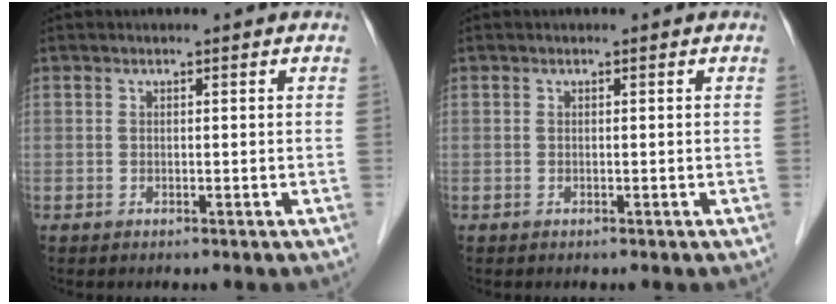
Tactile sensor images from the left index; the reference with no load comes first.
{"total": 0.0}